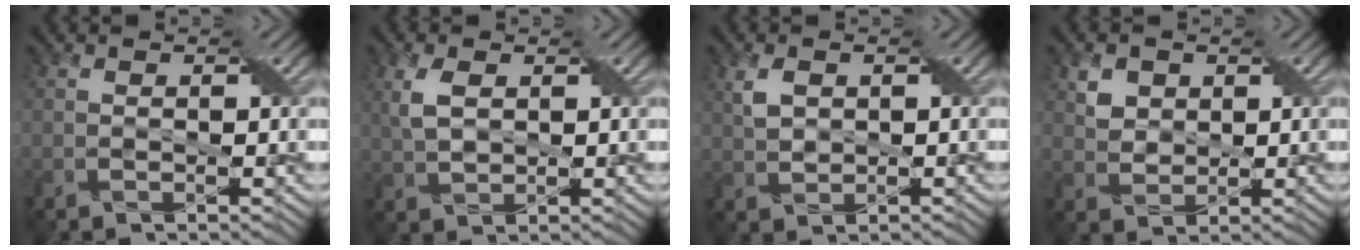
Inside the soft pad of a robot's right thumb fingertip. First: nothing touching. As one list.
[{"total": 4.0, "force": [1.3, 2.4, 3.0], "torque": [-0.080, 0.006, 0.028]}, {"total": 3.3, "force": [0.9, 2.1, 2.3], "torque": [-0.059, 0.007, 0.021]}, {"total": 3.5, "force": [1.6, 2.8, 1.3], "torque": [-0.045, -0.006, 0.035]}]